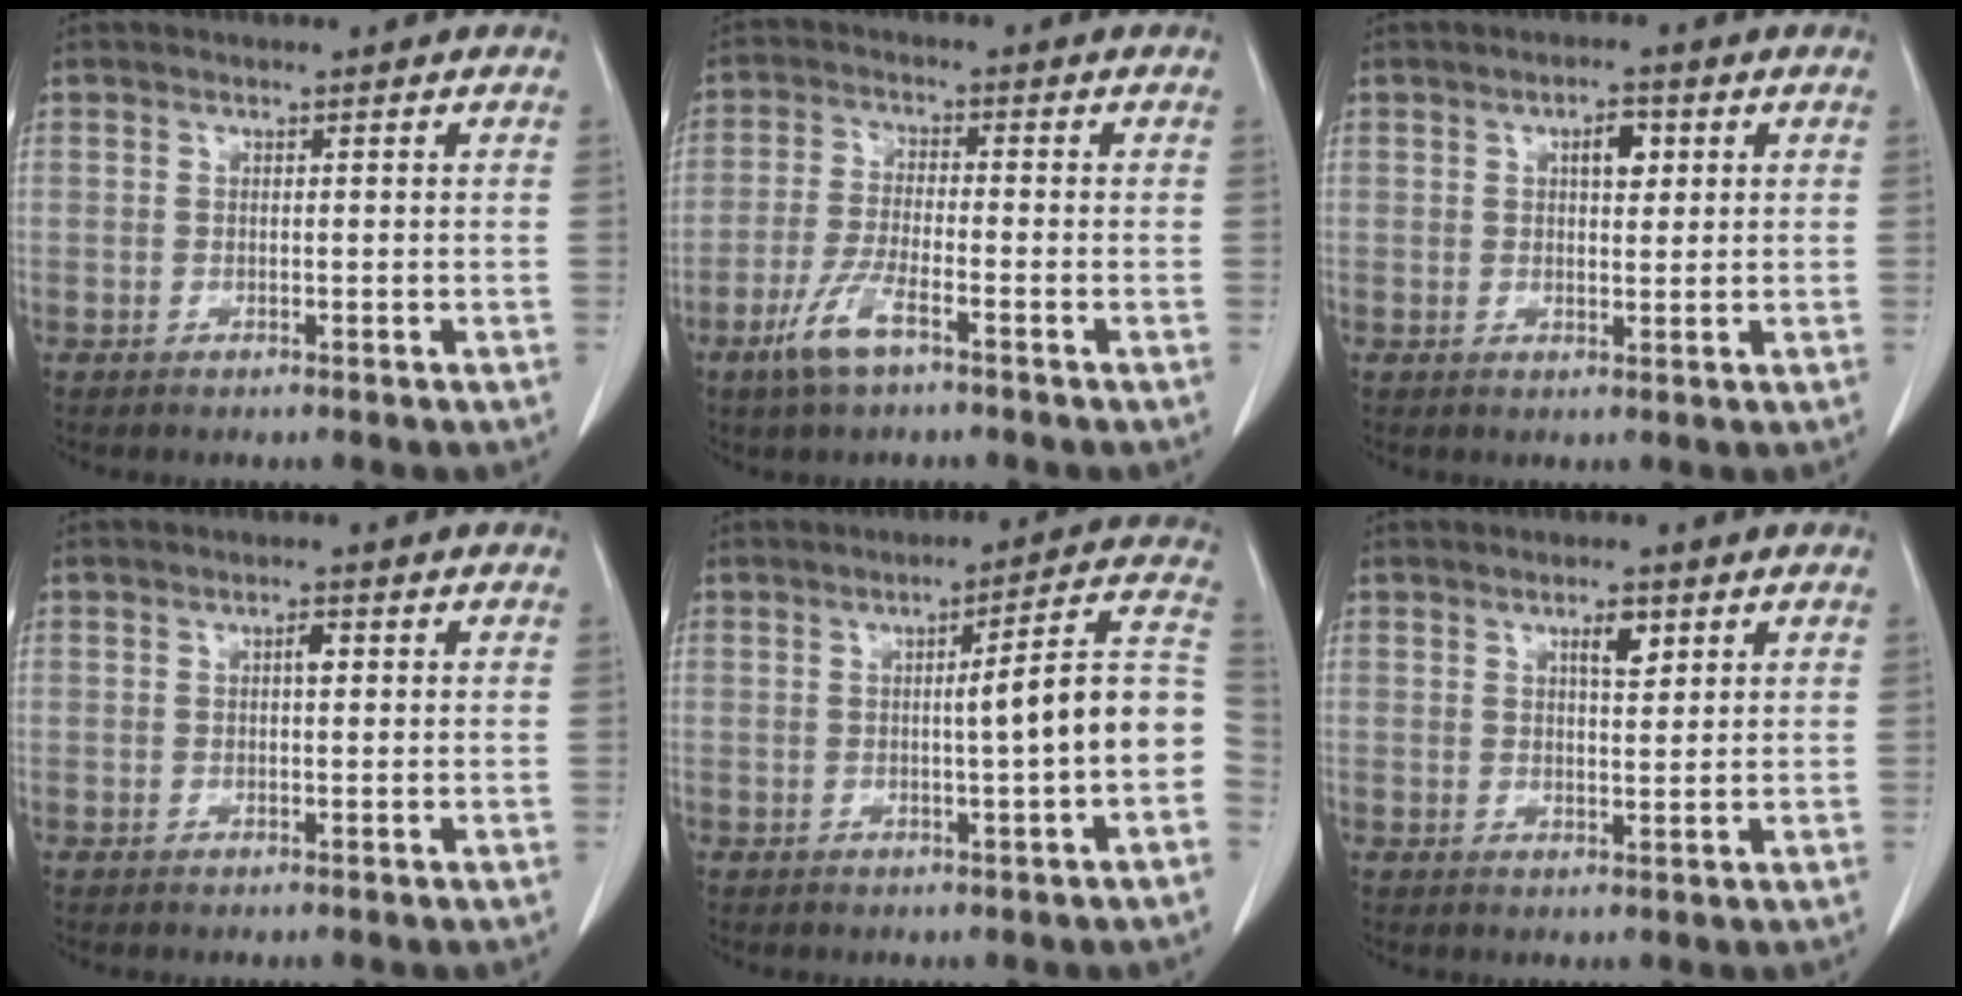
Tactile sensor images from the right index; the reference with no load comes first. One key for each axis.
{"total": 6.1, "fx": -3.7, "fy": 1.1, "fz": 4.8, "tx": -0.107, "ty": -0.008, "tz": -0.070}
{"total": 3.5, "fx": 1.3, "fy": 1.4, "fz": 2.9, "tx": -0.046, "ty": 0.002, "tz": 0.019}
{"total": 1.4, "fx": 0.3, "fy": 0.4, "fz": 1.3, "tx": -0.022, "ty": 0.003, "tz": 0.005}
{"total": 10.8, "fx": -1.3, "fy": -0.2, "fz": 10.7, "tx": -0.134, "ty": 0.025, "tz": -0.023}
{"total": 3.2, "fx": 1.7, "fy": 0.9, "fz": 2.6, "tx": -0.045, "ty": -0.001, "tz": 0.028}